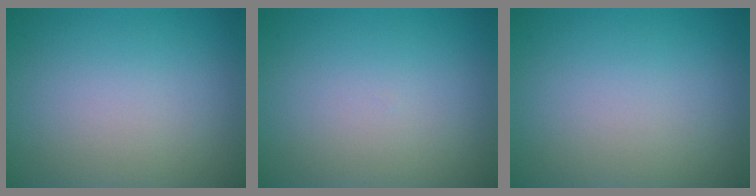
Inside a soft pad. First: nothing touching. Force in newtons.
{"total": 0.0}
{"total": 0.0}